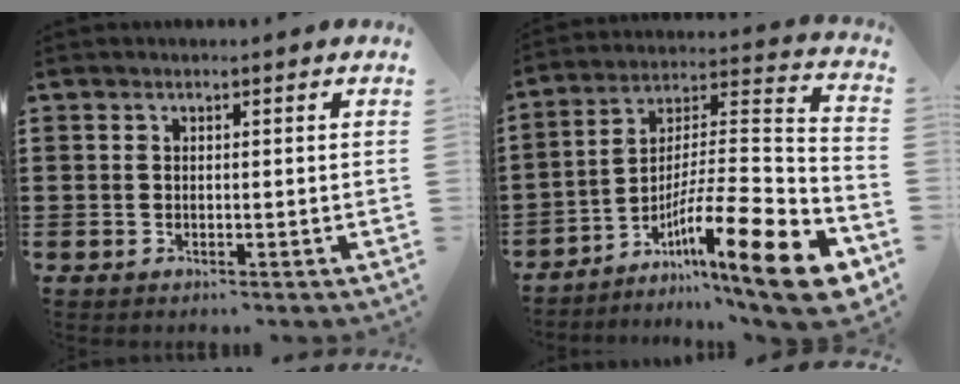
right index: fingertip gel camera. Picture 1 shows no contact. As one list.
[{"total": 16.1, "force": [-8.9, 2.5, 13.1], "torque": [-0.191, 0.003, -0.156]}]